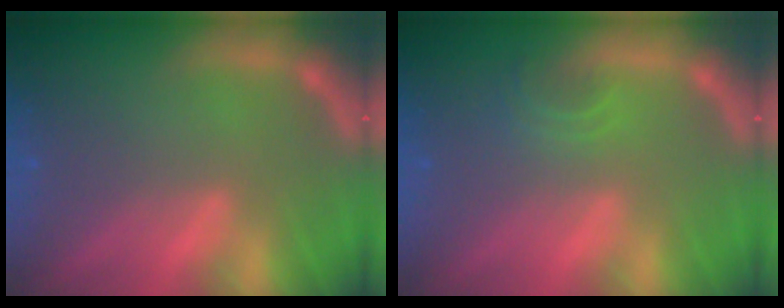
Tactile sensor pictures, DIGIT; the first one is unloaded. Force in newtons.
{"total": 1.9}